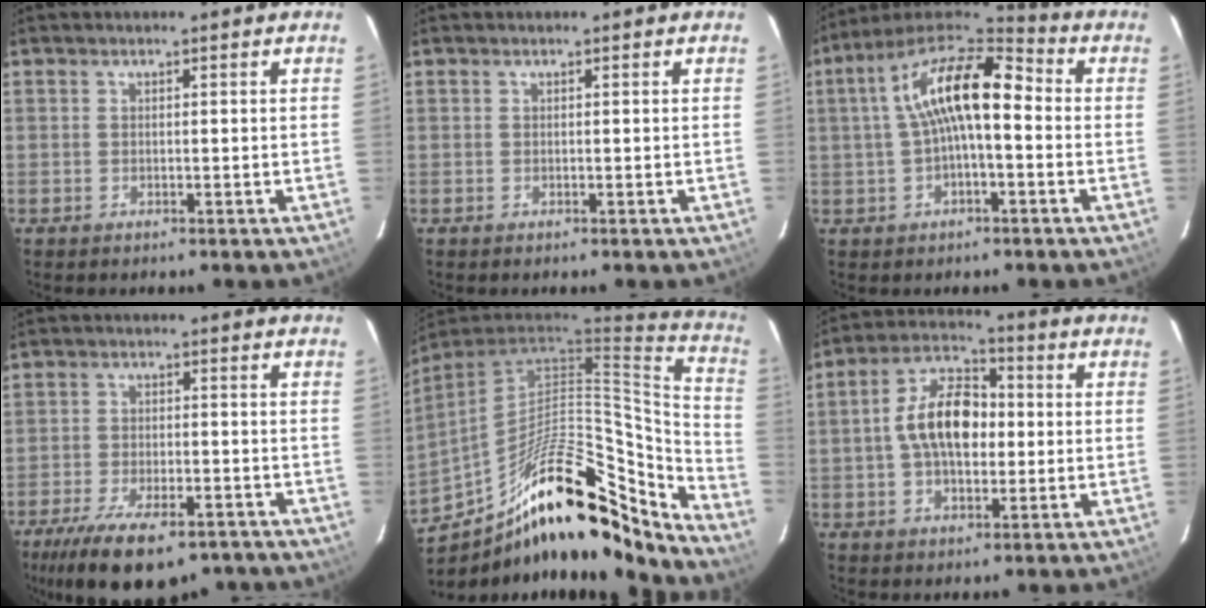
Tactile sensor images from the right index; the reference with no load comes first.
{"total": 0.0}
{"total": 14.1, "force": [0.6, 5.5, 12.9], "torque": [-0.240, 0.029, 0.003]}
{"total": 17.6, "force": [-12.4, 6.9, 10.4], "torque": [-0.212, -0.035, -0.187]}
{"total": 24.2, "force": [-16.9, 7.5, 15.6], "torque": [-0.228, -0.008, -0.273]}
{"total": 11.9, "force": [-0.1, 6.9, 9.7], "torque": [-0.182, 0.027, -0.005]}